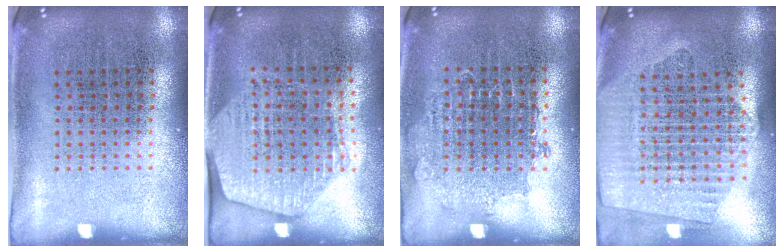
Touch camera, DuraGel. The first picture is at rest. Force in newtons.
{"total": 1.6, "press": 1.4, "slide": 0.8}
{"total": 0.5, "press": 0.5, "slide": 0.1}
{"total": 2.3, "press": 2.1, "slide": 1.1}